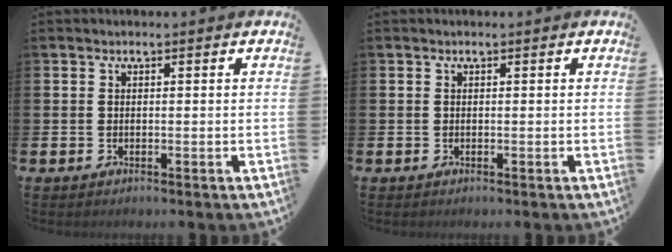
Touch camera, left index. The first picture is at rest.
{"total": 0.0}